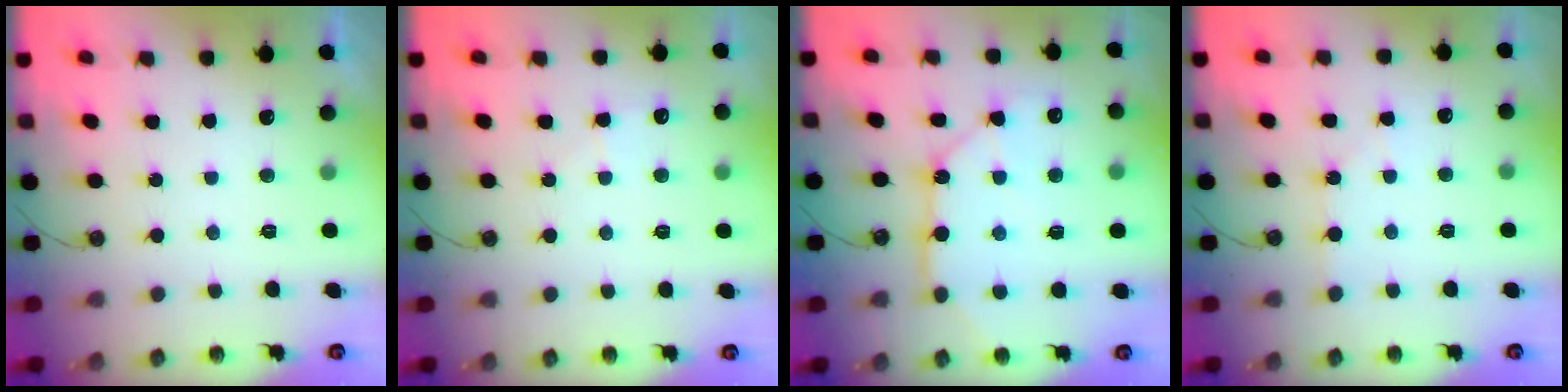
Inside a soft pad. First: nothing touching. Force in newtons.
{"total": 4.9, "press": 4.8, "slide": 0.6}
{"total": 13.1, "press": 13.1, "slide": 0.5}
{"total": 1.6, "press": 1.6, "slide": 0.3}